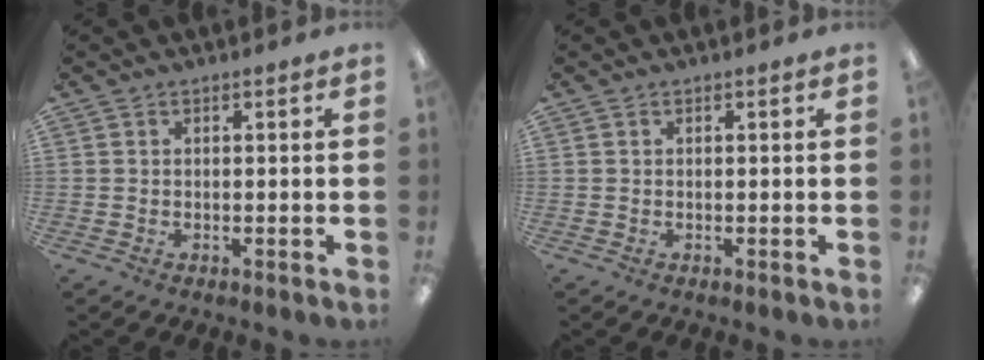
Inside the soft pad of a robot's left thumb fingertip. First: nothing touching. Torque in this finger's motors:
{"motor_torque": [0.00, 0.00, 0.02, -0.02, 0.00]}